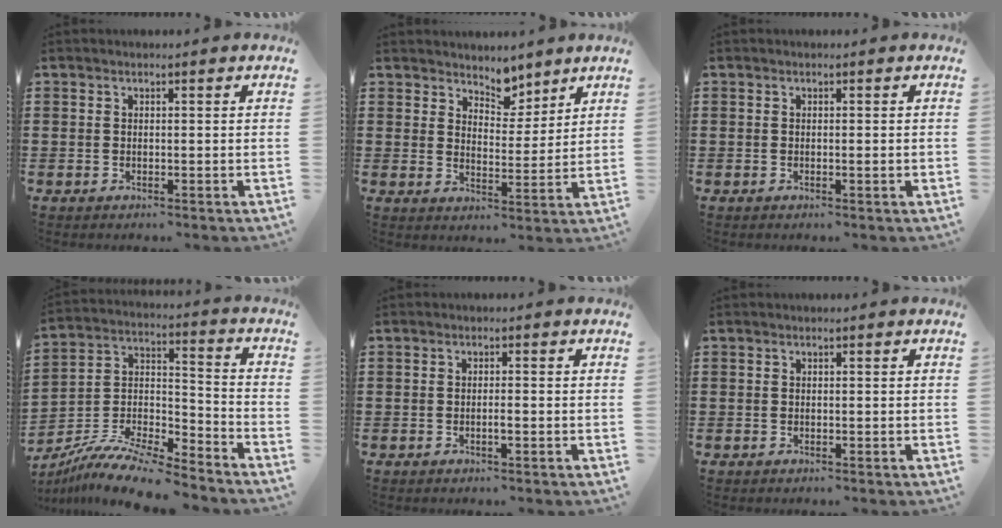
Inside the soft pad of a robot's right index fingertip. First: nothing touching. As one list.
[{"total": 5.2, "force": [4.6, 2.3, 0.7], "torque": [-0.018, -0.018, 0.083]}, {"total": 1.0, "force": [-0.1, 0.0, 1.0], "torque": [-0.016, -0.003, -0.002]}, {"total": 10.2, "force": [-9.4, 1.4, 3.8], "torque": [-0.083, 0.012, -0.192]}, {"total": 1.2, "force": [-0.4, 0.1, 1.1], "torque": [-0.020, -0.002, -0.008]}, {"total": 0.0}]